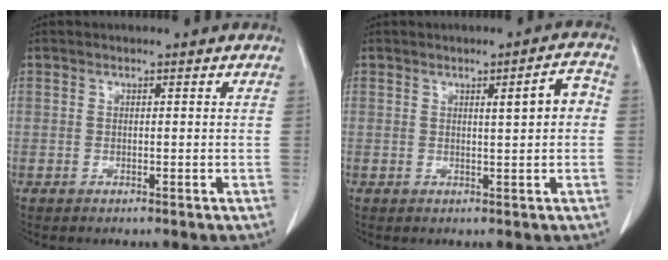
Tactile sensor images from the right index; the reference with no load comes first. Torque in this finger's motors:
{"motor_torque": [0.10, 0.04, 0.04, 0.03]}